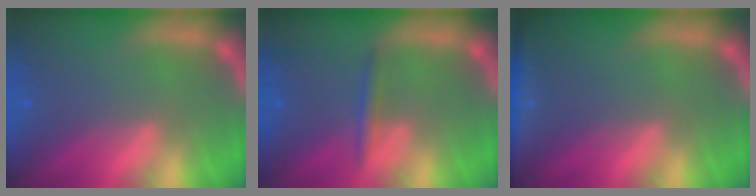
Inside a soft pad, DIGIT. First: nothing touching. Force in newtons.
{"total": 1.4}
{"total": 3.5}